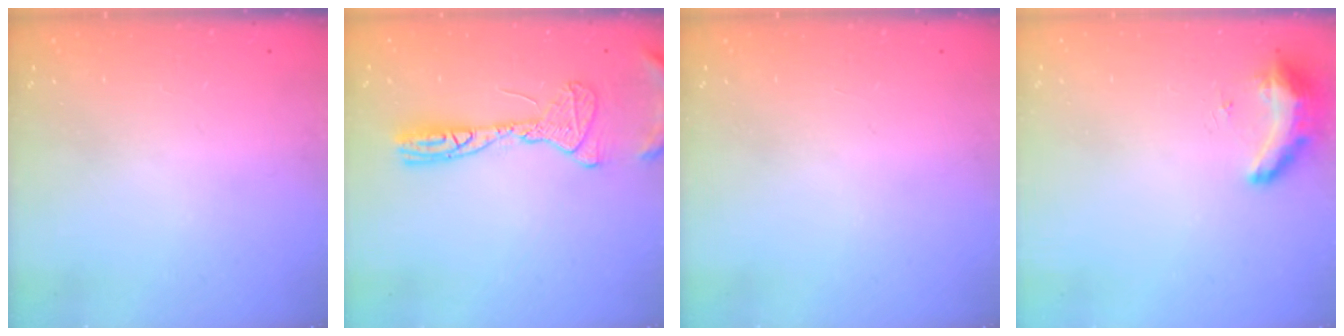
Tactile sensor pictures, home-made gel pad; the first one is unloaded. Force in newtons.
{"total": 12.5, "press": 12.3, "slide": 2.3}
{"total": 1.0, "press": 0.0, "slide": 1.0}
{"total": 8.4, "press": 8.3, "slide": 1.3}